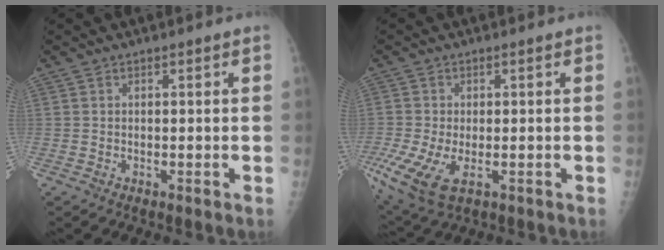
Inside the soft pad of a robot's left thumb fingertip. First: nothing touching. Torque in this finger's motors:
{"motor_torque": [0.15, 0.64, 1.45, 0.57, 0.14]}